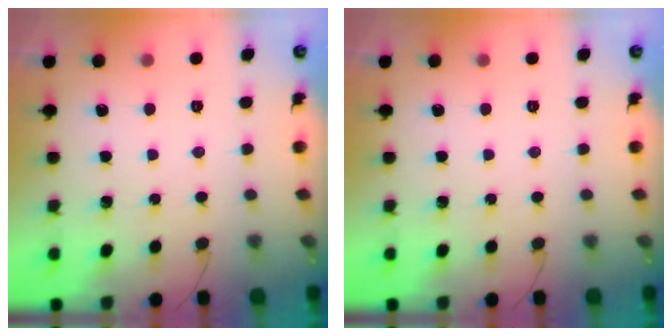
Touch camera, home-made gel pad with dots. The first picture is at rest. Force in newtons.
{"total": 0.0}